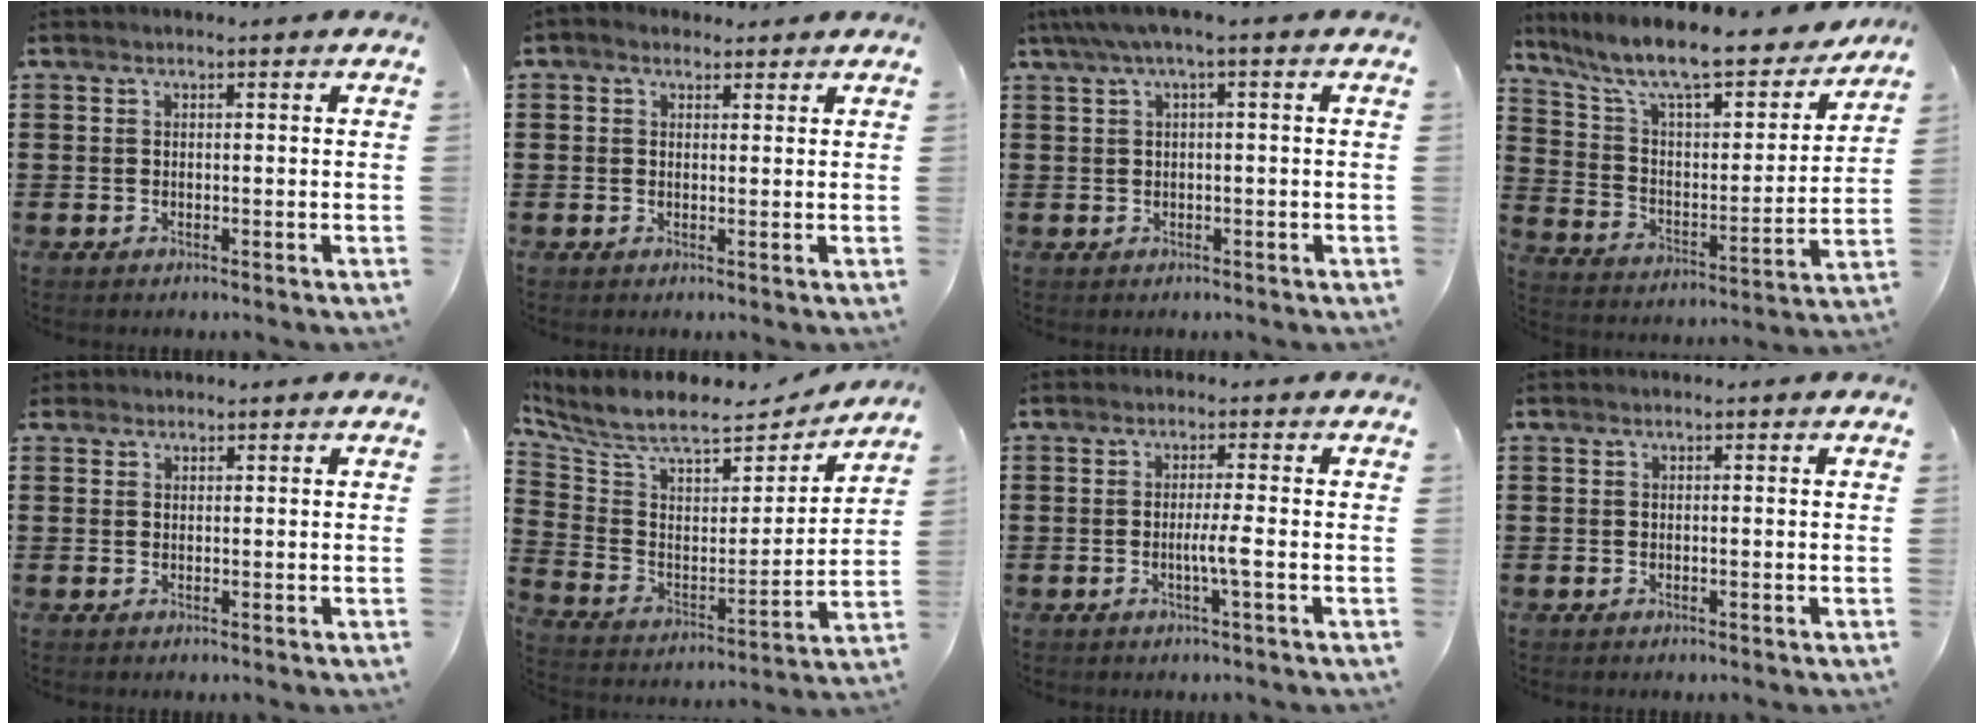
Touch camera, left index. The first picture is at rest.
{"total": 1.3, "force": [0.8, 1.0, 0.4], "torque": [-0.011, 0.007, 0.014]}
{"total": 2.3, "force": [-0.3, 0.2, 2.2], "torque": [-0.038, 0.001, -0.009]}
{"total": 11.0, "force": [9.3, 1.5, 5.7], "torque": [-0.139, -0.064, 0.156]}
{"total": 0.9, "force": [0.7, 0.5, 0.1], "torque": [-0.004, 0.004, 0.014]}
{"total": 8.9, "force": [7.5, 2.3, 4.3], "torque": [-0.118, -0.050, 0.127]}
{"total": 3.2, "force": [-0.7, -0.3, 3.1], "torque": [-0.061, -0.009, -0.018]}
{"total": 0.0}